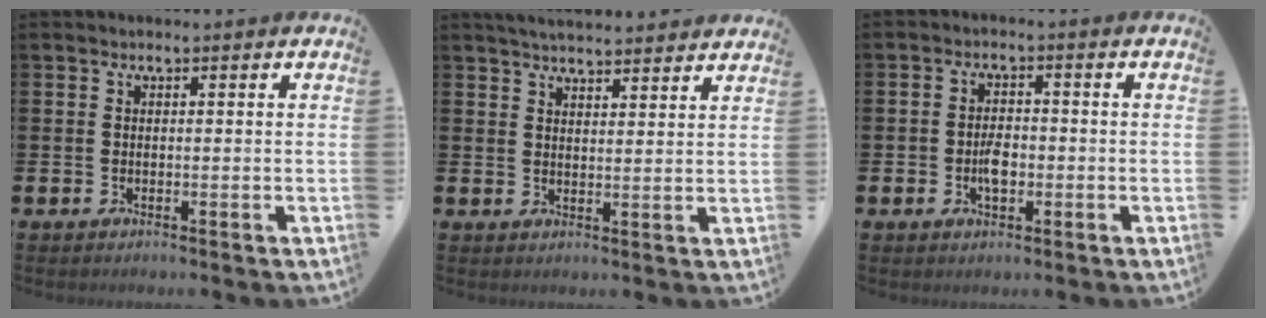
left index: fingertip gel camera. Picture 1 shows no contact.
{"total": 4.0, "force": [4.0, 0.1, 0.3], "torque": [-0.012, -0.024, 0.071]}
{"total": 3.2, "force": [-0.6, 1.9, 2.5], "torque": [-0.034, -0.002, -0.014]}